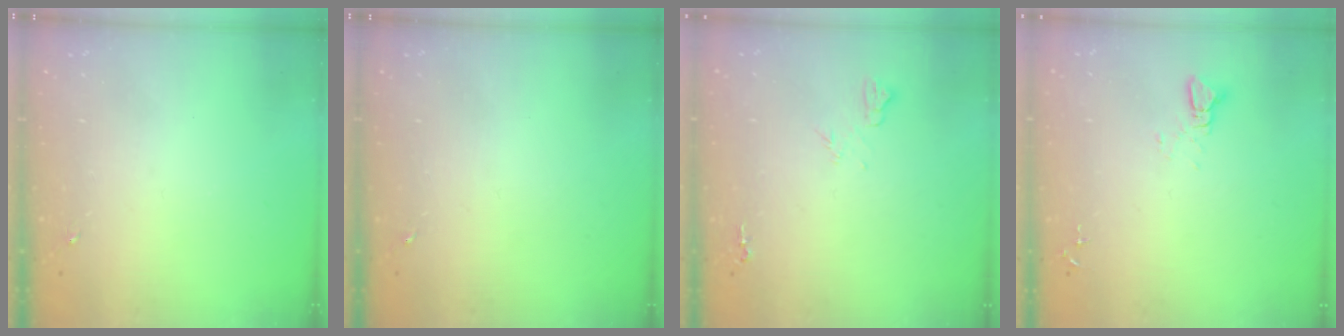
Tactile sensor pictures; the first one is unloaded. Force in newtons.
{"total": 0.0}
{"total": 5.8, "press": 5.8, "slide": 0.7}
{"total": 2.4, "press": 2.4, "slide": 0.1}